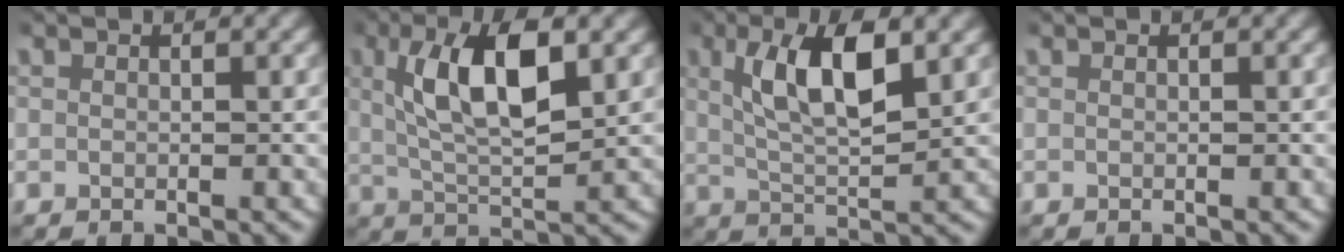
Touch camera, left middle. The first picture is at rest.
{"total": 7.0, "force": [1.9, 2.7, 6.2], "torque": [-0.112, 0.005, 0.033]}
{"total": 6.2, "force": [2.0, 2.2, 5.4], "torque": [-0.099, 0.002, 0.036]}
{"total": 0.0}